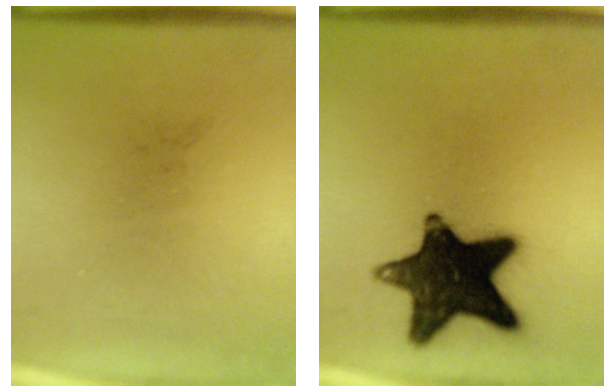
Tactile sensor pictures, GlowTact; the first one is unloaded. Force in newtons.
{"total": 16.8}